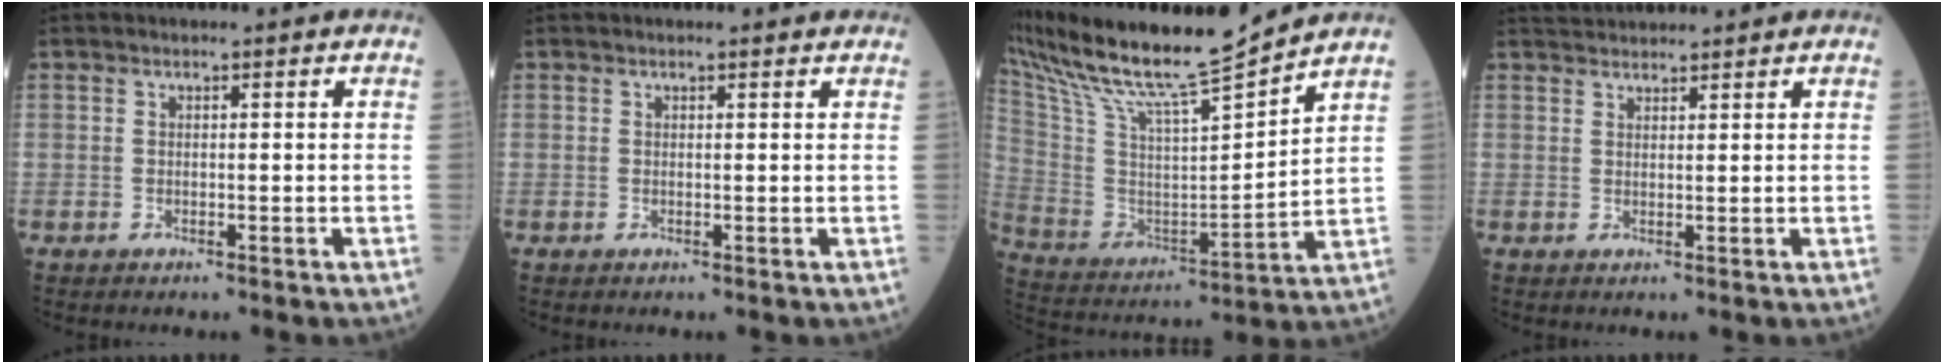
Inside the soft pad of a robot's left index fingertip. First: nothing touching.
{"total": 1.8, "force": [1.8, 0.3, 0.4], "torque": [-0.011, 0.004, 0.013]}
{"total": 17.2, "force": [15.4, -0.4, 7.5], "torque": [-0.159, -0.018, 0.281]}
{"total": 3.9, "force": [3.9, 0.3, 0.6], "torque": [-0.012, 0.031, 0.069]}